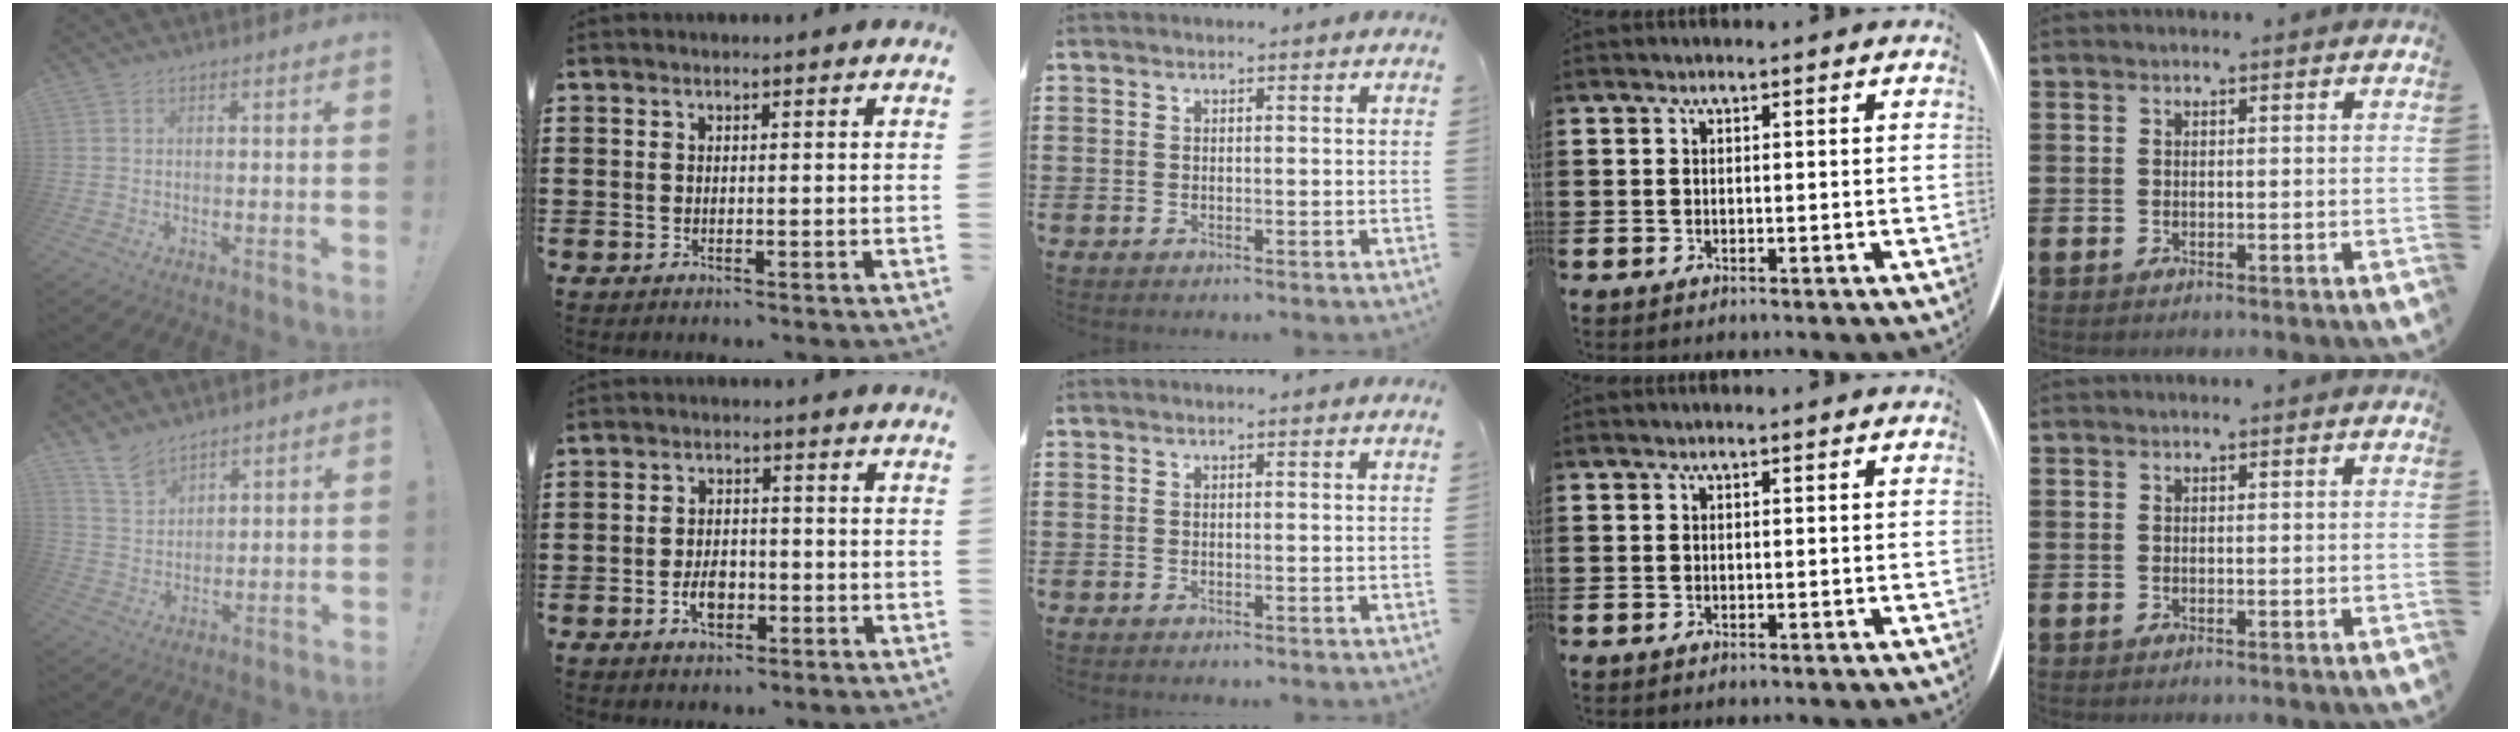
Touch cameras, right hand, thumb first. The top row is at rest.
{"thumb": {"total": 7.6, "force": [6.3, 3.6, 2.0], "torque": [-0.049, -0.038, 0.125]}, "index": {"total": 4.1, "force": [-1.4, 2.6, 2.8], "torque": [-0.058, 0.002, -0.027]}}